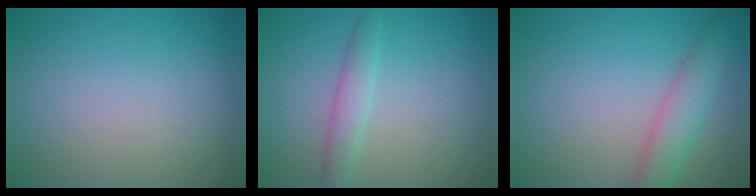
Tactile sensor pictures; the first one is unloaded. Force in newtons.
{"total": 2.1, "press": 2.1, "slide": 0.1}
{"total": 3.3, "press": 3.3, "slide": 0.1}